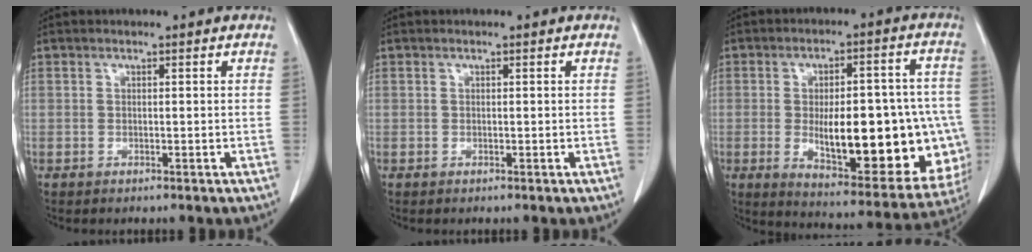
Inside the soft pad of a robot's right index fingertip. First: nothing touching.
{"total": 0.0}
{"total": 24.5, "force": [-3.9, 8.6, 22.6], "torque": [-0.251, 0.017, -0.024]}